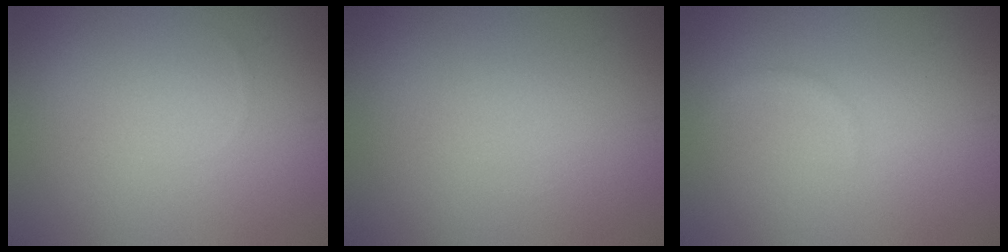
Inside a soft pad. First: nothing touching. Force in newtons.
{"total": 0.0}
{"total": 0.6, "press": 0.6, "slide": 0.1}